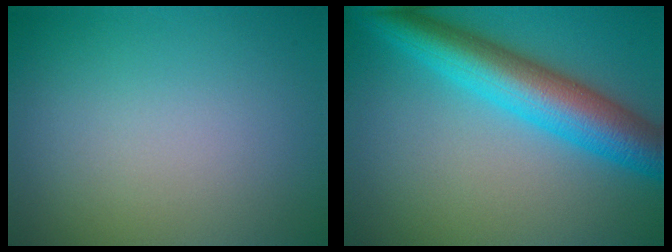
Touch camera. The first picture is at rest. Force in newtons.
{"total": 8.1, "press": 8.1, "slide": 0.2}